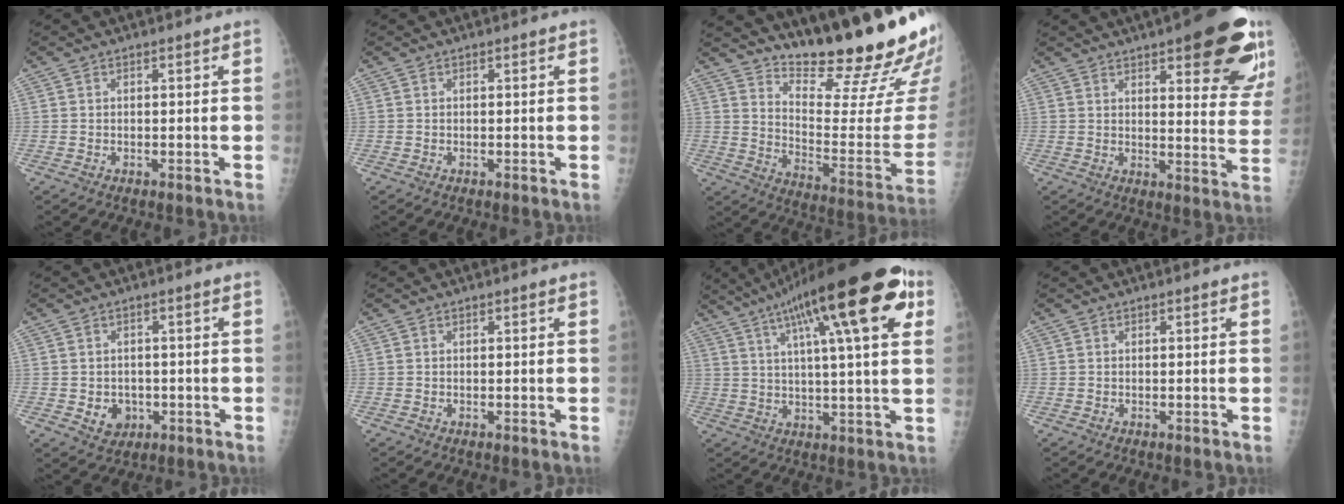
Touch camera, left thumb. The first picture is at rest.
{"total": 0.0}
{"total": 23.8, "force": [18.5, 4.0, 14.5], "torque": [-0.188, -0.143, 0.269]}
{"total": 20.5, "force": [11.5, 6.2, 15.8], "torque": [-0.164, -0.045, 0.139]}
{"total": 4.6, "force": [-1.1, 3.9, 2.1], "torque": [-0.011, 0.004, -0.006]}
{"total": 0.0}
{"total": 24.4, "force": [11.0, 5.7, 21.0], "torque": [-0.315, 0.009, 0.162]}
{"total": 0.0}